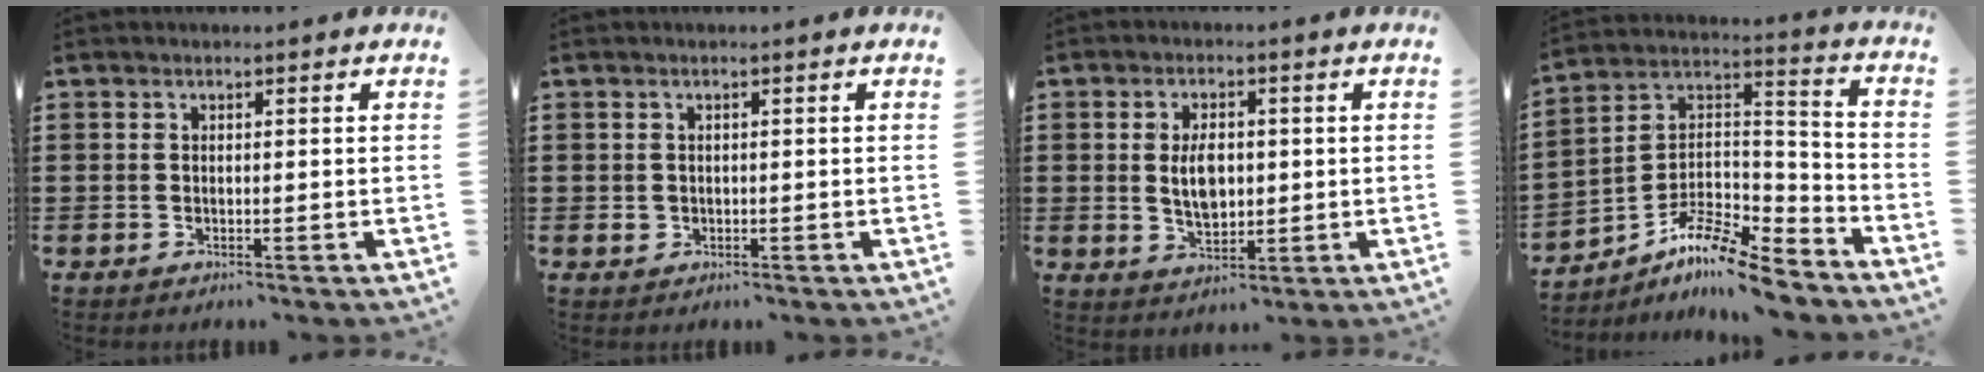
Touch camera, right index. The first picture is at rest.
{"total": 1.1, "force": [0.0, 1.0, 0.4], "torque": [-0.010, 0.006, -0.001]}
{"total": 5.5, "force": [0.3, 3.1, 4.6], "torque": [-0.077, 0.003, 0.001]}
{"total": 10.0, "force": [-8.6, 1.9, 4.8], "torque": [-0.101, 0.011, -0.175]}